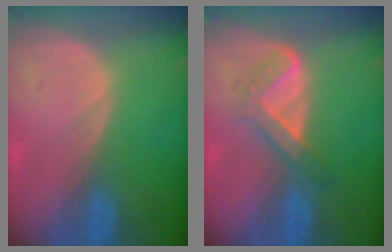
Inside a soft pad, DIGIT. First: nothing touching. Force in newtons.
{"total": 4.5, "press": 4.4, "slide": 0.7}